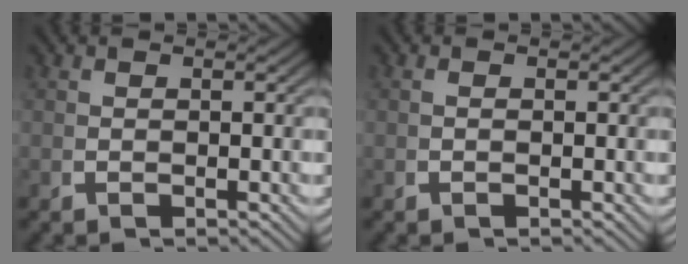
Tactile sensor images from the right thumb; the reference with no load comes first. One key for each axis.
{"total": 0.0}